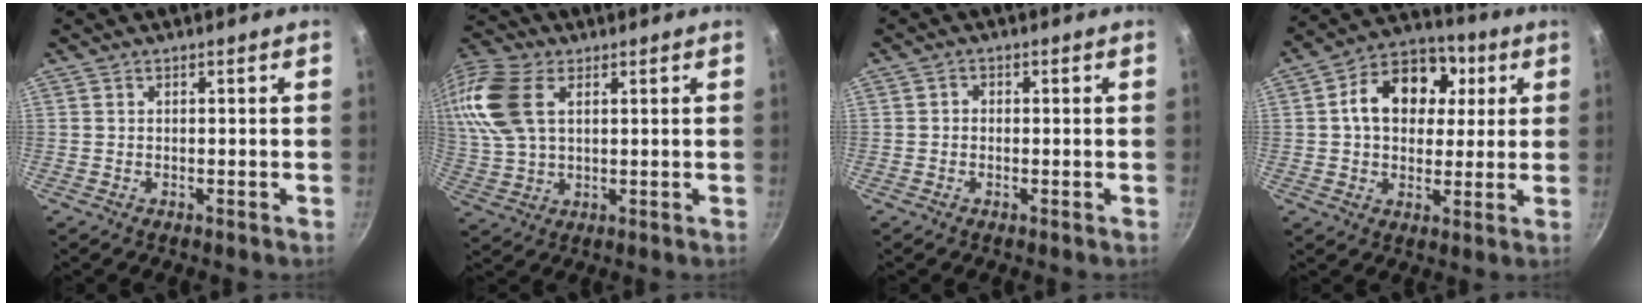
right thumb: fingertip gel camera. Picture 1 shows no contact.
{"total": 15.9, "force": [5.1, 9.9, 11.4], "torque": [-0.249, 0.008, 0.097]}
{"total": 1.2, "force": [-0.2, 1.1, 0.4], "torque": [-0.007, 0.005, -0.006]}
{"total": 15.3, "force": [3.5, 11.4, 9.6], "torque": [-0.125, 0.017, 0.038]}